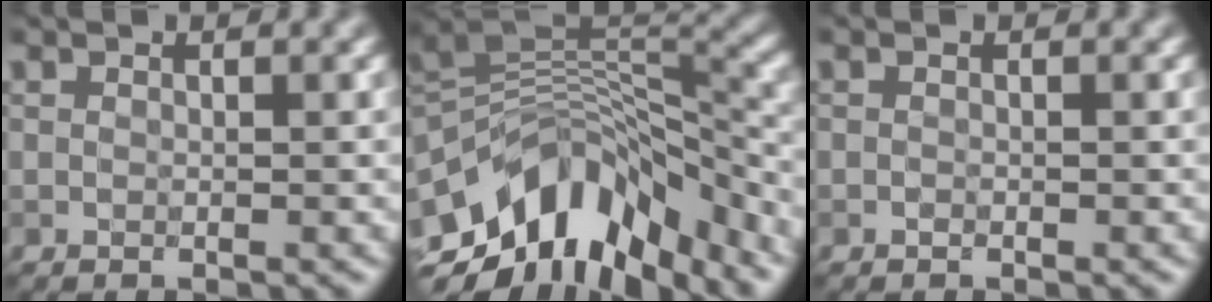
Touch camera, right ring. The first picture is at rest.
{"total": 11.2, "force": [-6.1, 5.5, 7.5], "torque": [-0.125, 0.014, -0.112]}
{"total": 0.0}